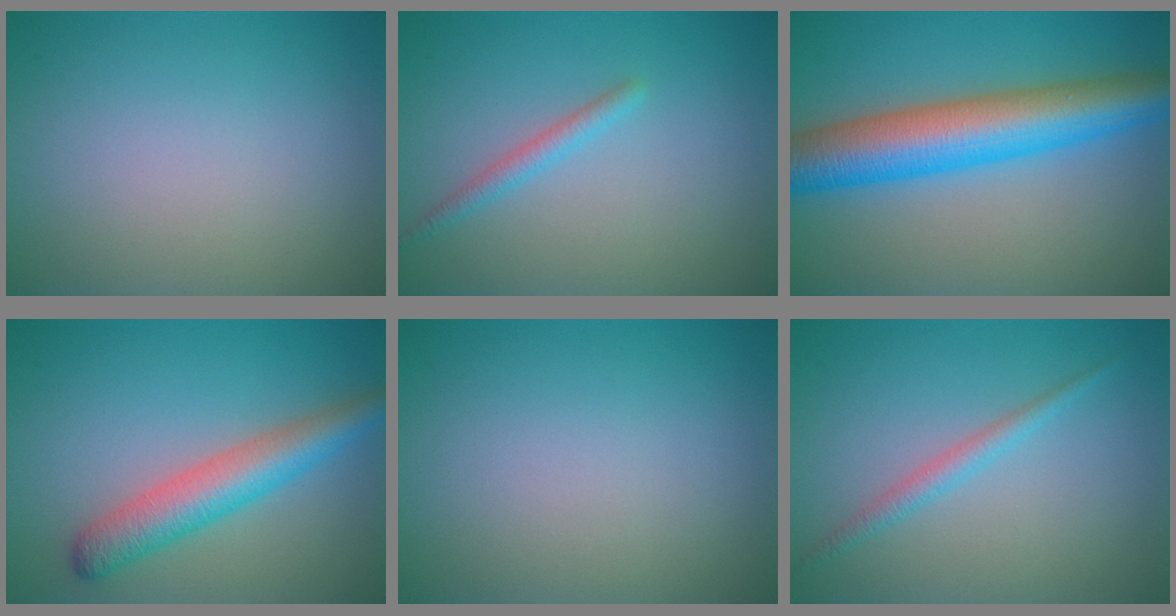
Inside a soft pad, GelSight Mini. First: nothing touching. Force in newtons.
{"total": 1.5, "press": 1.5, "slide": 0.0}
{"total": 9.5, "press": 9.5, "slide": 0.1}
{"total": 5.0, "press": 5.0, "slide": 0.1}
{"total": 0.0}
{"total": 1.7, "press": 1.7, "slide": 0.1}